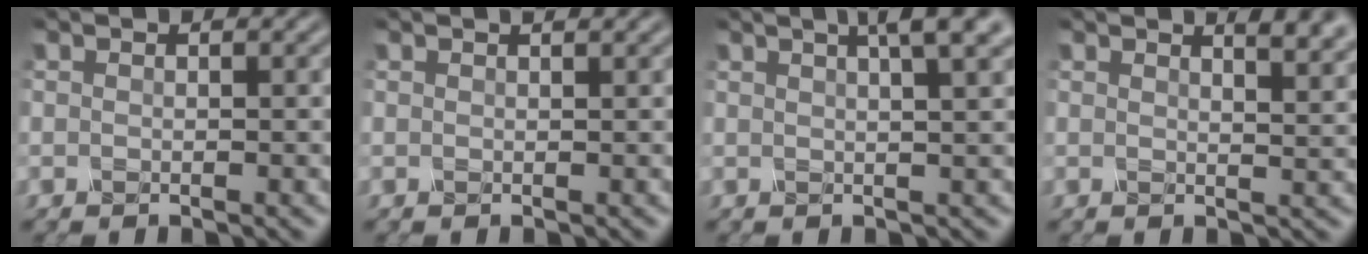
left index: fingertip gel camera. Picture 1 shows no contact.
{"total": 0.7, "force": [0.6, 0.1, 0.4], "torque": [-0.009, -0.002, 0.002]}
{"total": 5.3, "force": [3.0, 1.5, 4.1], "torque": [-0.032, 0.024, 0.013]}
{"total": 4.7, "force": [3.2, 1.7, 3.0], "torque": [-0.015, 0.024, 0.019]}